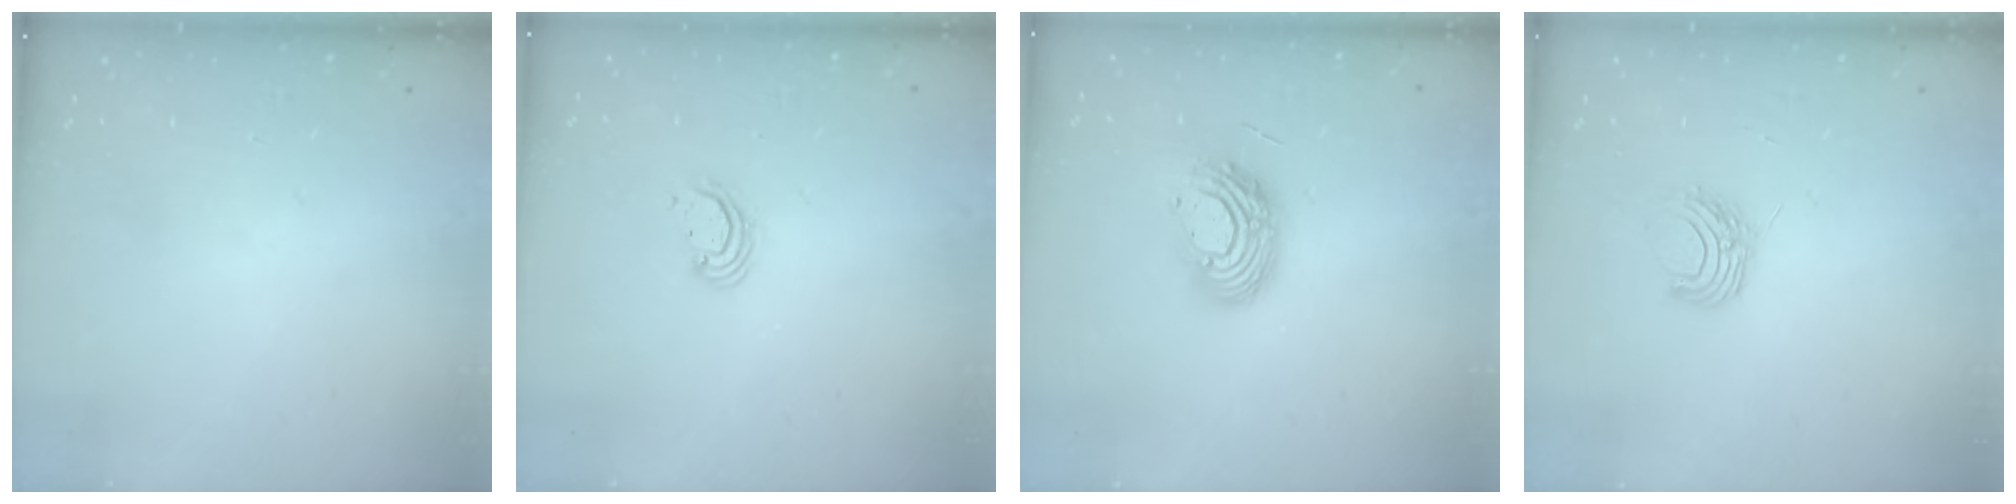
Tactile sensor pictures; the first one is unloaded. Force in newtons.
{"total": 2.4, "press": 2.4, "slide": 0.1}
{"total": 12.1, "press": 12.0, "slide": 1.0}
{"total": 6.9, "press": 6.9, "slide": 0.6}